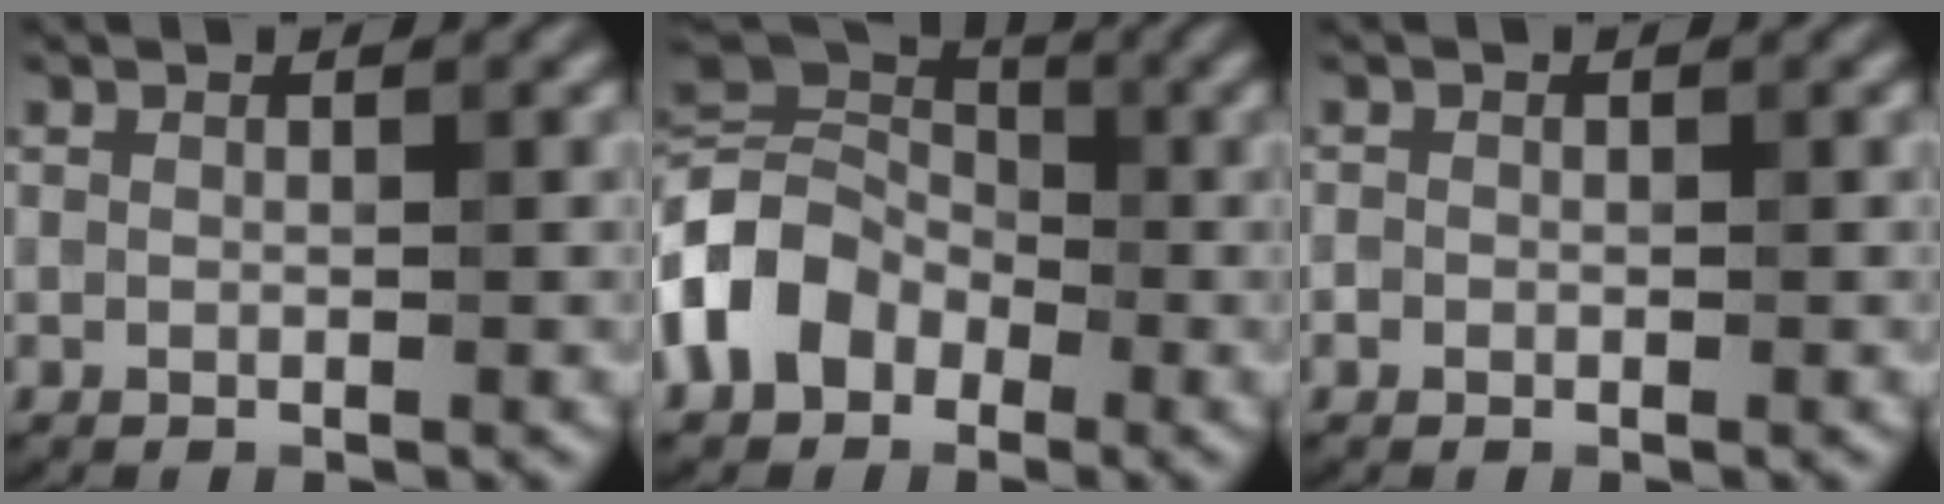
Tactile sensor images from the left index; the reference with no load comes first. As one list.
[{"total": 7.7, "force": [-2.3, 5.9, 4.3], "torque": [-0.083, 0.013, -0.062]}, {"total": 0.5, "force": [-0.1, 0.5, 0.1], "torque": [0.009, 0.006, -0.008]}]